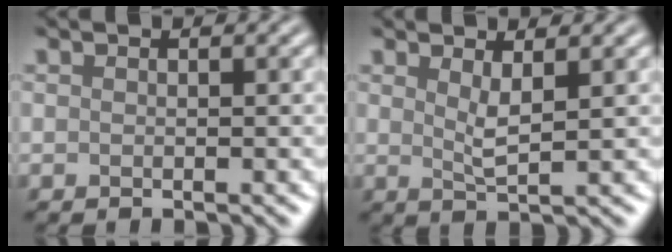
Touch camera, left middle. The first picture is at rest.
{"total": 1.7, "force": [0.7, 0.3, 1.6], "torque": [-0.028, -0.007, 0.020]}